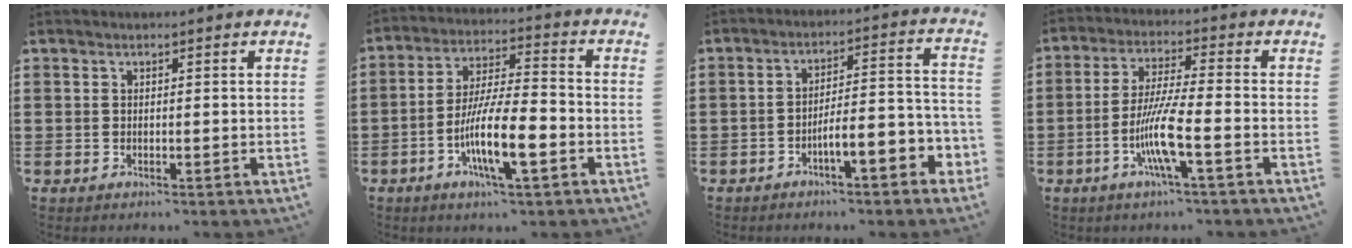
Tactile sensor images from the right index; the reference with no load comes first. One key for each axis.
{"total": 11.2, "fx": -4.2, "fy": 2.6, "fz": 10.1, "tx": -0.202, "ty": -0.007, "tz": -0.078}
{"total": 5.9, "fx": -3.6, "fy": 1.0, "fz": 4.6, "tx": -0.080, "ty": -0.008, "tz": -0.068}
{"total": 8.8, "fx": -3.2, "fy": 0.8, "fz": 8.1, "tx": -0.175, "ty": -0.017, "tz": -0.067}